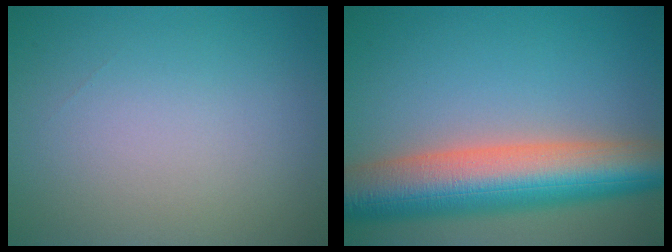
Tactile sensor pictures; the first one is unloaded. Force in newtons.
{"total": 10.9, "press": 10.9, "slide": 0.7}